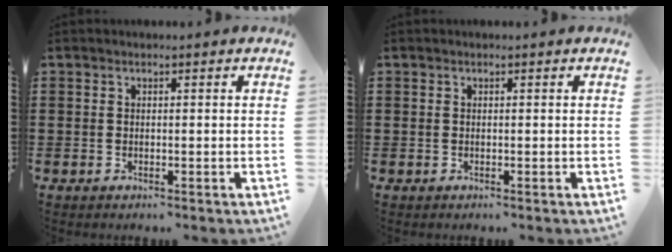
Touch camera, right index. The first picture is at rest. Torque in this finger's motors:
{"motor_torque": [0.18, 0.53, -0.01, 0.01]}